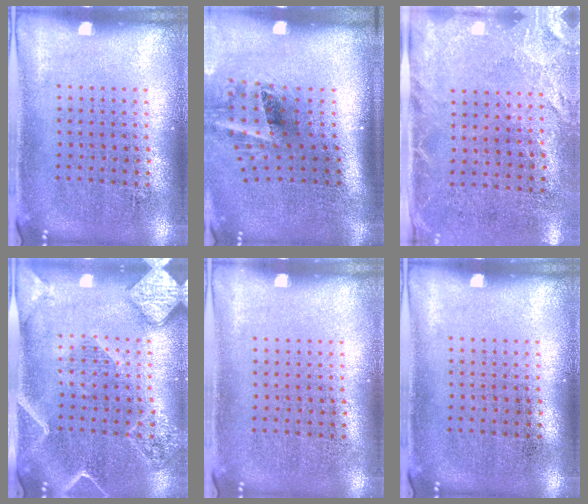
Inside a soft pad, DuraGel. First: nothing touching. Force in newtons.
{"total": 2.0, "press": 1.2, "slide": 1.6}
{"total": 2.6, "press": 2.0, "slide": 1.6}
{"total": 2.4, "press": 2.2, "slide": 0.9}
{"total": 0.0}
{"total": 0.0}